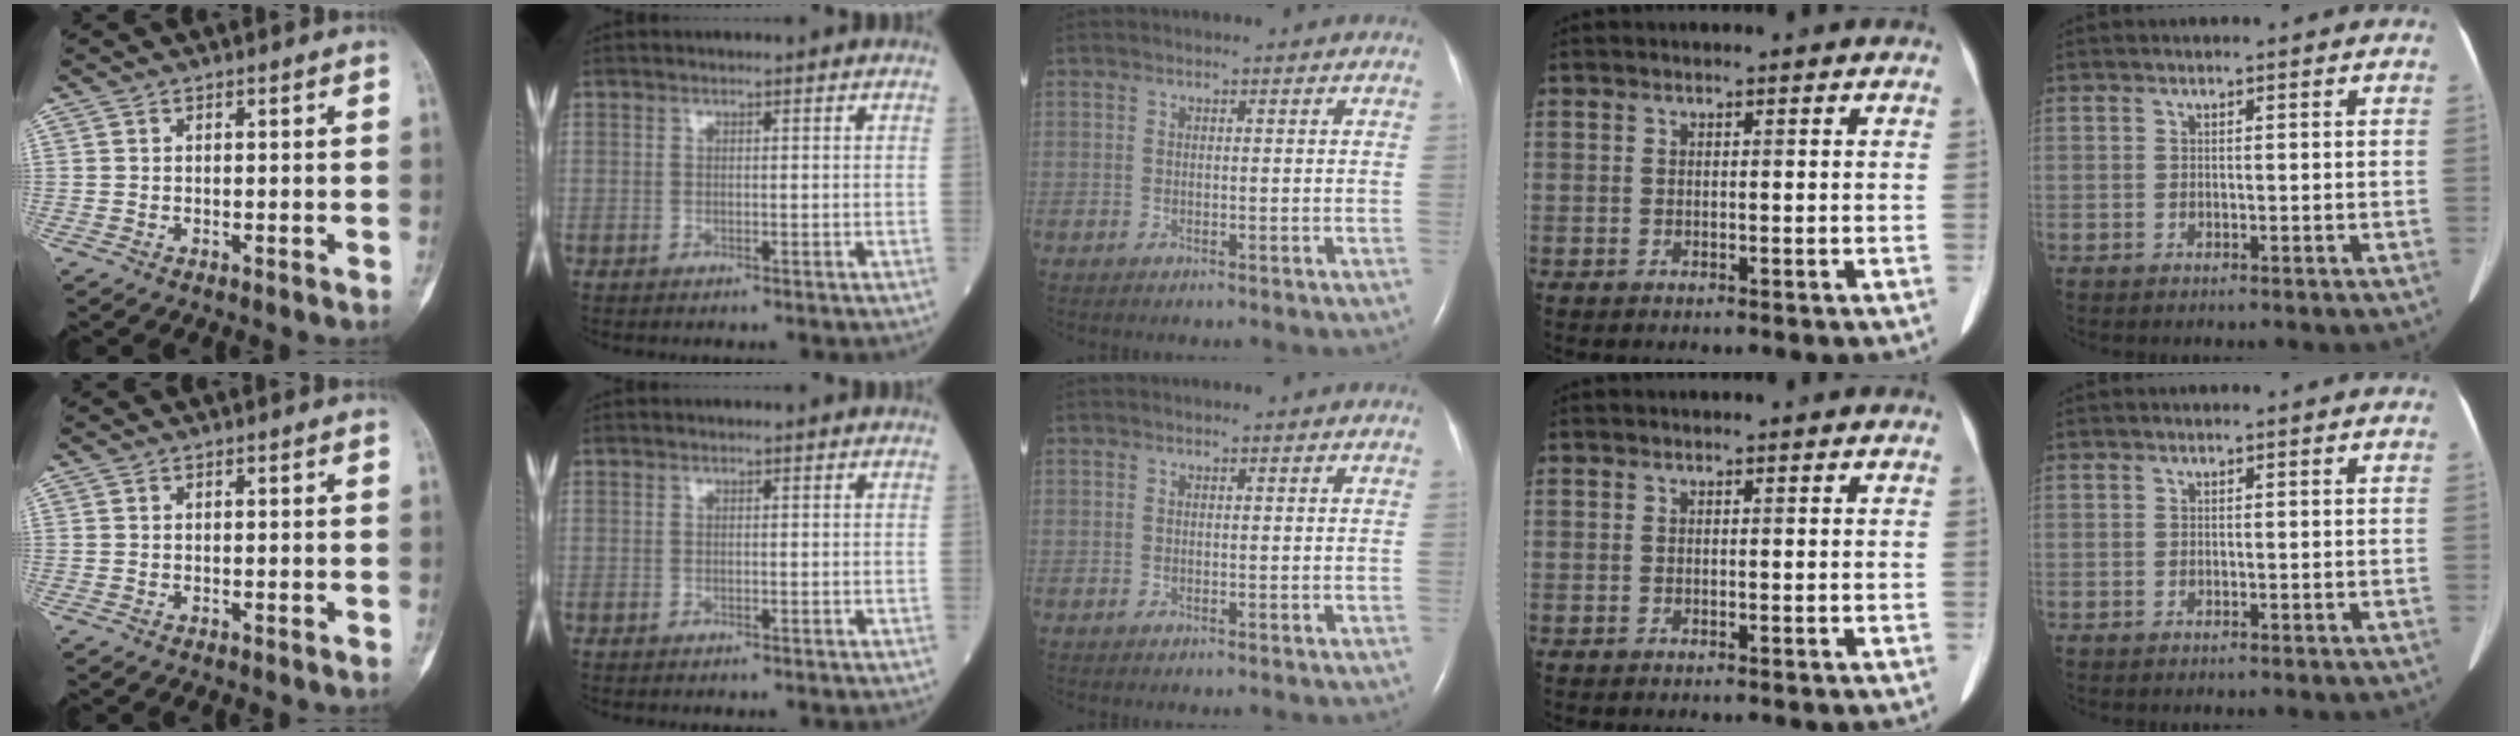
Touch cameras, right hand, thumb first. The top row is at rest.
{}